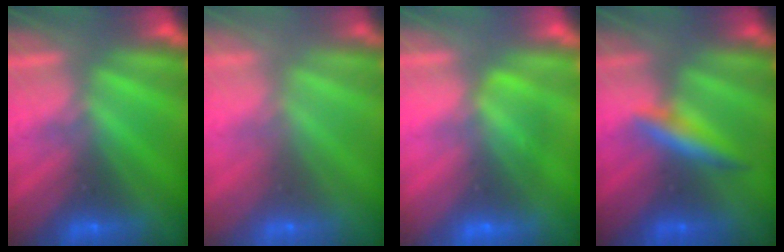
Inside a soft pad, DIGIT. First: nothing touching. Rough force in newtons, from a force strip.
{"total": 8.3}
{"total": 2.7}
{"total": 1.1}